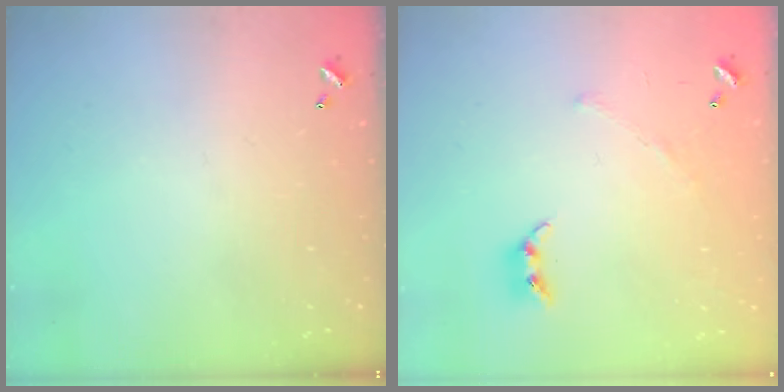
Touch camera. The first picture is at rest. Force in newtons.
{"total": 3.7, "press": 3.6, "slide": 0.9}